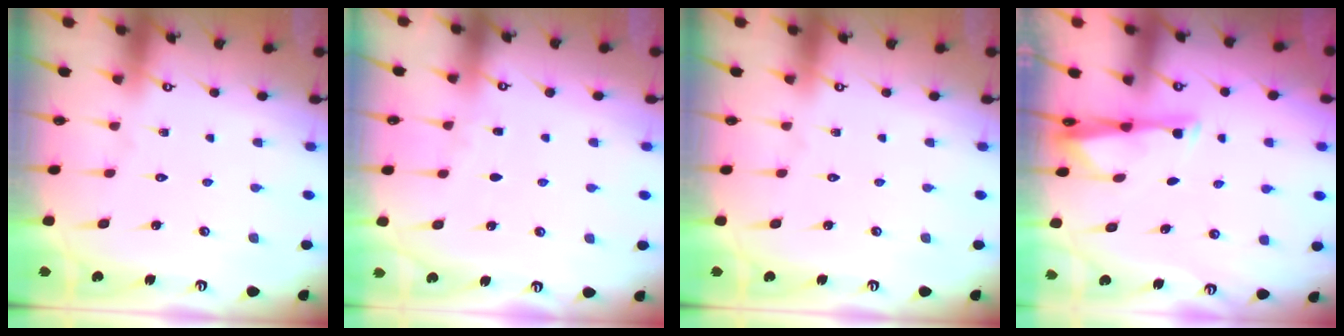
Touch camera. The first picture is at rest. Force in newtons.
{"total": 2.3, "press": 2.2, "slide": 0.3}
{"total": 0.0}
{"total": 3.1, "press": 3.1, "slide": 0.4}